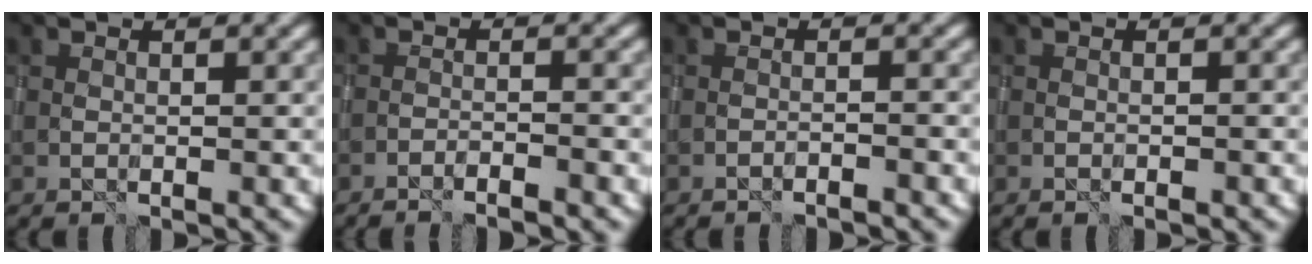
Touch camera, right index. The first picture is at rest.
{"total": 2.5, "force": [-2.1, 0.3, 1.3], "torque": [-0.022, 0.006, -0.039]}
{"total": 1.3, "force": [-1.2, 0.1, 0.6], "torque": [-0.007, 0.006, -0.024]}
{"total": 0.6, "force": [-0.5, 0.1, 0.4], "torque": [-0.005, 0.000, -0.007]}